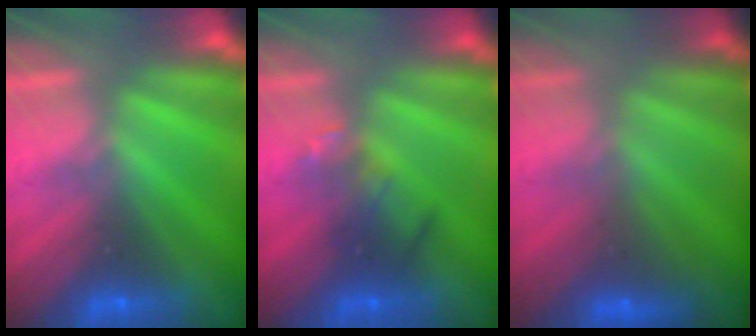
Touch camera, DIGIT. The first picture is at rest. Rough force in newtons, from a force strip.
{"total": 2.4}
{"total": 2.9}